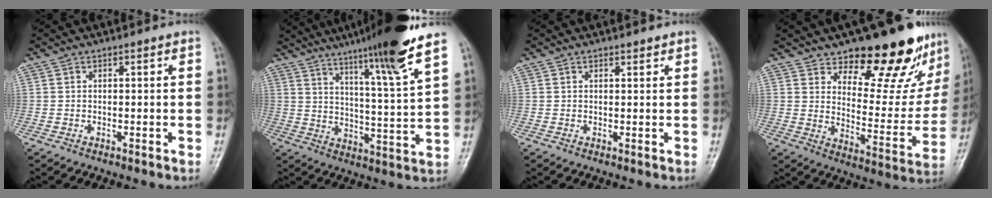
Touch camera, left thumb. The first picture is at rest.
{"total": 17.0, "force": [12.2, -0.4, 11.8], "torque": [-0.178, -0.059, 0.182]}
{"total": 0.8, "force": [0.7, 0.3, 0.2], "torque": [-0.003, -0.007, 0.011]}
{"total": 20.6, "force": [15.1, 8.2, 11.3], "torque": [-0.096, -0.113, 0.207]}